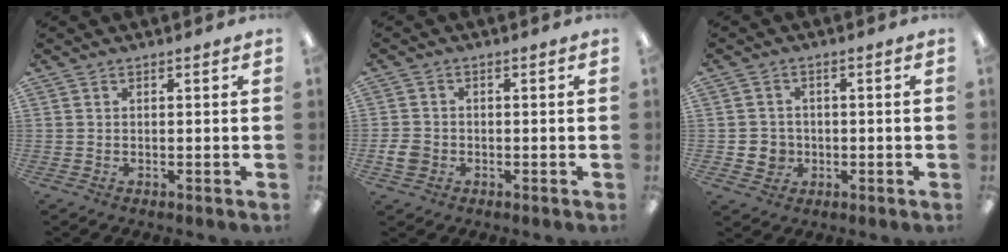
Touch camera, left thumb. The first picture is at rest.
{"total": 3.6, "force": [-0.9, 3.0, 1.6], "torque": [-0.032, 0.006, -0.016]}
{"total": 4.3, "force": [-1.0, 4.1, 0.9], "torque": [-0.010, 0.006, -0.017]}